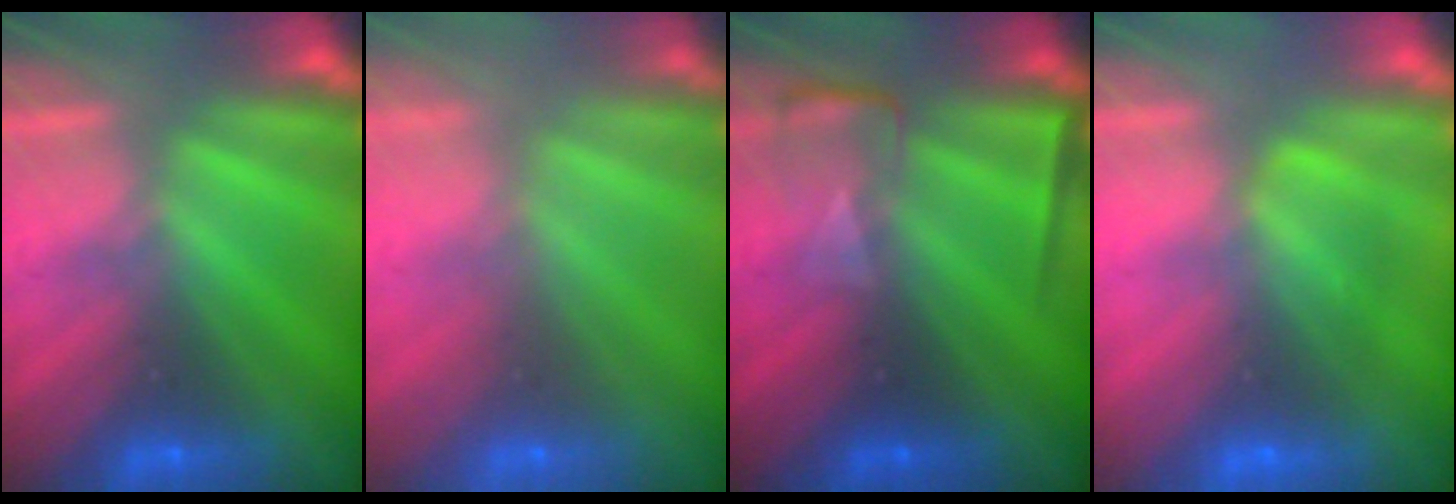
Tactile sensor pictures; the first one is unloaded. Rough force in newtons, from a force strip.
{"total": 8.3}
{"total": 2.2}
{"total": 2.7}